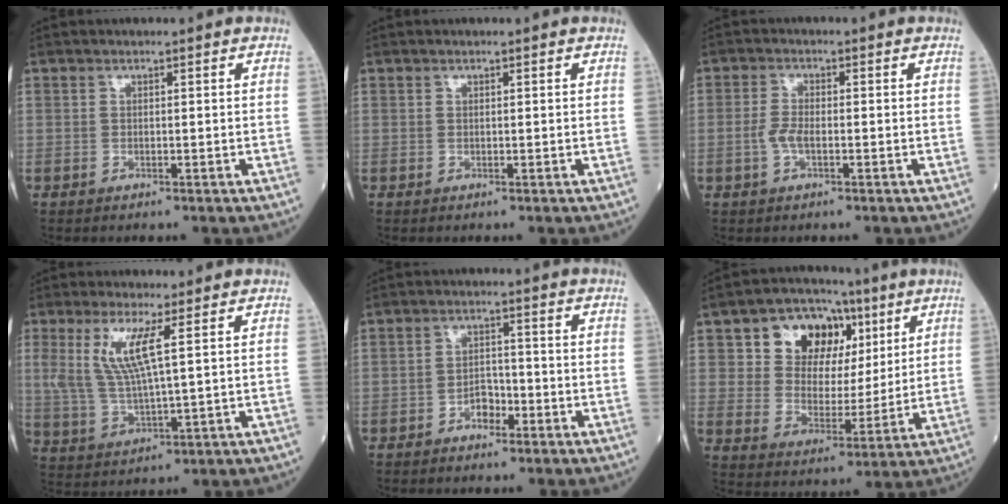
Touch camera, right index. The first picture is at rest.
{"total": 0.0}
{"total": 2.9, "force": [-0.8, 1.1, 2.5], "torque": [-0.058, 0.002, -0.015]}
{"total": 7.8, "force": [2.7, 0.6, 7.3], "torque": [-0.168, -0.004, 0.057]}
{"total": 3.0, "force": [-1.8, 1.7, 1.7], "torque": [-0.024, 0.009, -0.032]}
{"total": 11.9, "force": [5.4, 8.6, 6.1], "torque": [-0.095, 0.031, 0.098]}